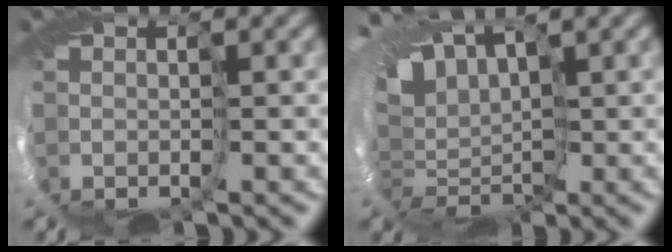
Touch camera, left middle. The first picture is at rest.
{"total": 11.3, "force": [4.1, 6.0, 8.6], "torque": [-0.159, 0.025, 0.083]}